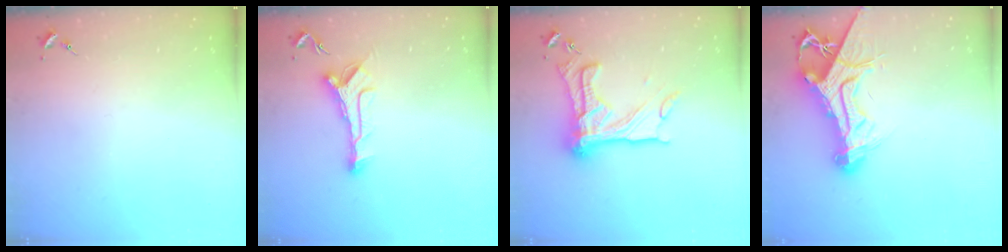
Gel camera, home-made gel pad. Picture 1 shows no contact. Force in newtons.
{"total": 10.1, "press": 10.1, "slide": 0.5}
{"total": 23.4, "press": 23.2, "slide": 2.4}
{"total": 18.9, "press": 18.8, "slide": 2.1}